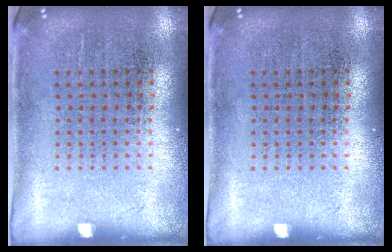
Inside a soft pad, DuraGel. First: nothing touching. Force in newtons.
{"total": 0.0}